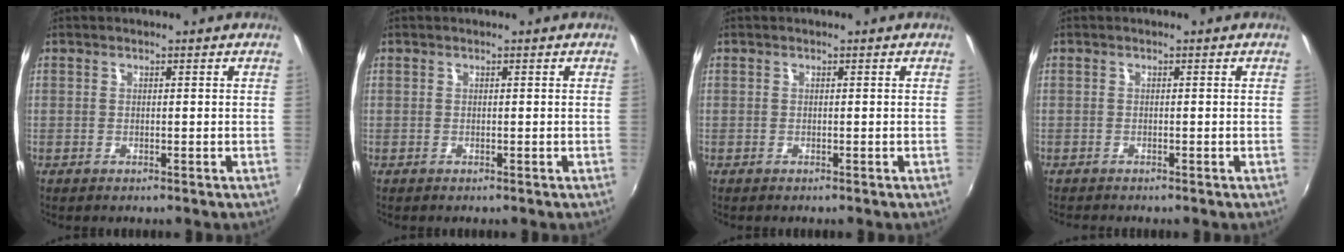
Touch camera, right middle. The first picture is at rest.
{"total": 0.0}
{"total": 0.0}
{"total": 1.1, "force": [-1.1, 0.2, 0.2], "torque": [-0.005, -0.007, -0.020]}